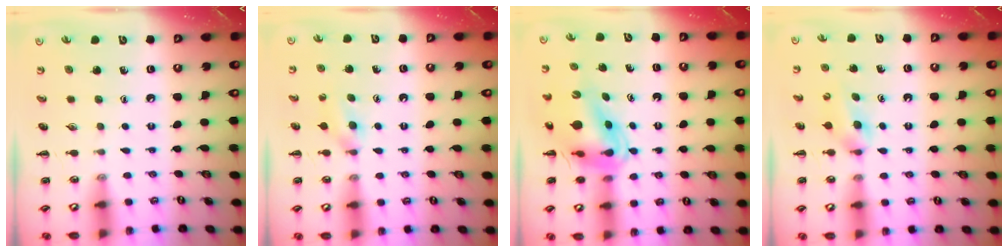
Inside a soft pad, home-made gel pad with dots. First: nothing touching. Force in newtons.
{"total": 4.9, "press": 4.6, "slide": 1.8}
{"total": 11.6, "press": 11.1, "slide": 3.5}
{"total": 3.9, "press": 3.7, "slide": 1.4}